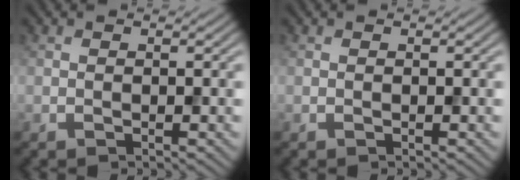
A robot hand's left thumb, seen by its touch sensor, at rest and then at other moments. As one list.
[{"total": 0.0}]